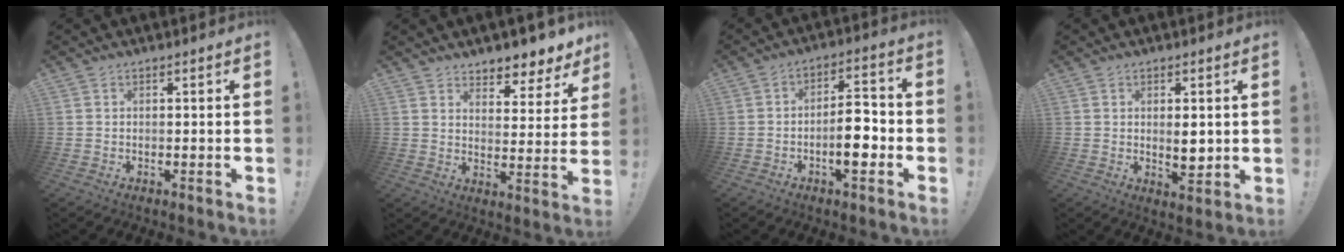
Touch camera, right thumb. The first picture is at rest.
{"total": 6.7, "force": [6.0, 2.5, 1.4], "torque": [-0.003, -0.067, 0.107]}
{"total": 10.4, "force": [-3.2, 4.0, 9.1], "torque": [-0.143, 0.016, -0.057]}
{"total": 4.7, "force": [0.7, 2.2, 4.1], "torque": [-0.049, -0.007, 0.010]}